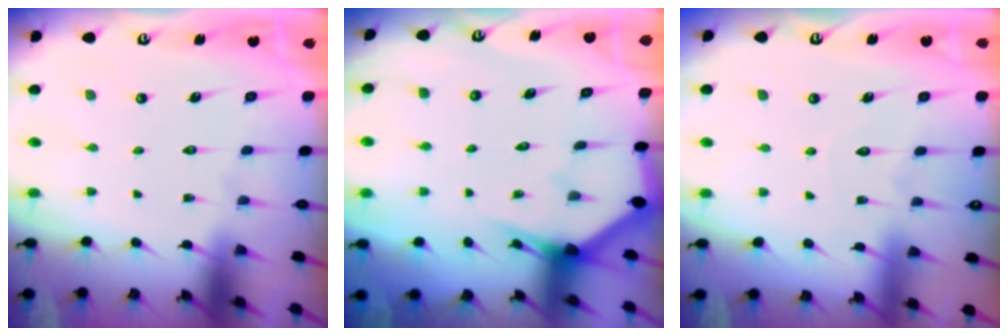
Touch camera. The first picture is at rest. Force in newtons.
{"total": 2.7, "press": 2.7, "slide": 0.1}
{"total": 4.5, "press": 4.4, "slide": 0.5}